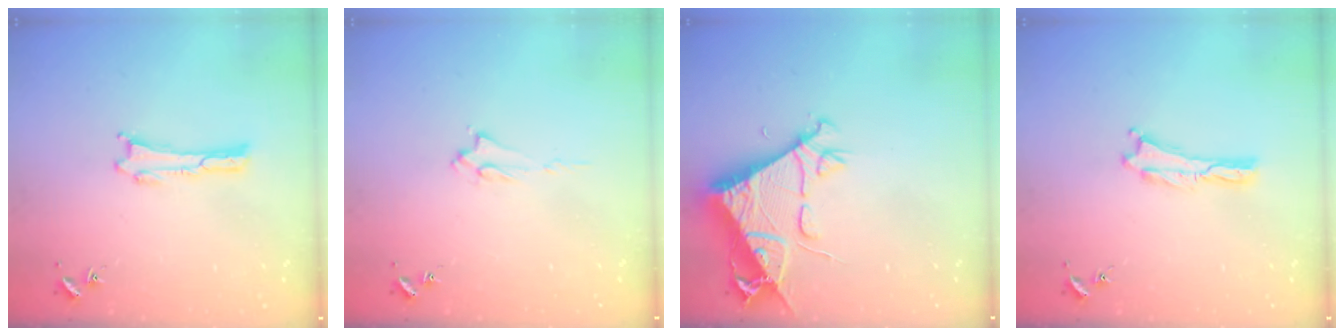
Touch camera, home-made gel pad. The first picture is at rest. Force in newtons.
{"total": 1.9, "press": 1.8, "slide": 0.4}
{"total": 8.6, "press": 8.6, "slide": 1.0}
{"total": 0.0}